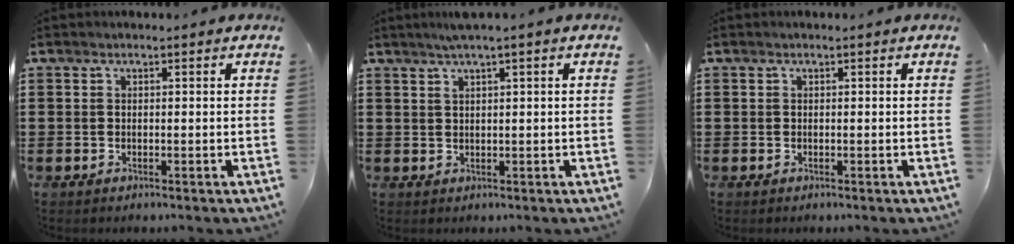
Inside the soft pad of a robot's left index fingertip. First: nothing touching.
{"total": 1.8, "force": [1.0, -0.2, 1.5], "torque": [-0.028, 0.000, 0.018]}
{"total": 0.0}